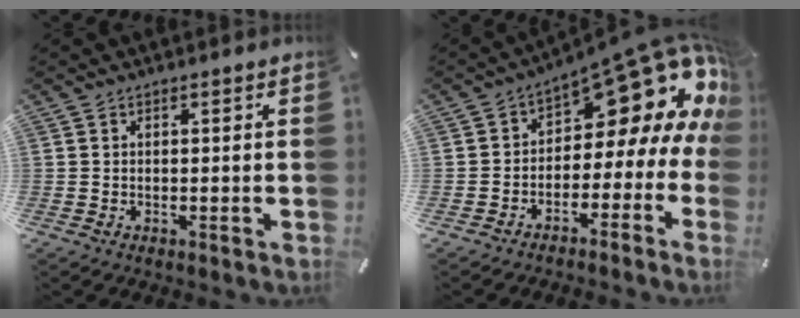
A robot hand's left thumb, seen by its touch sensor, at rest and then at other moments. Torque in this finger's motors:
{"motor_torque": [1.86, 3.15, 0.93, 0.83, 0.06]}